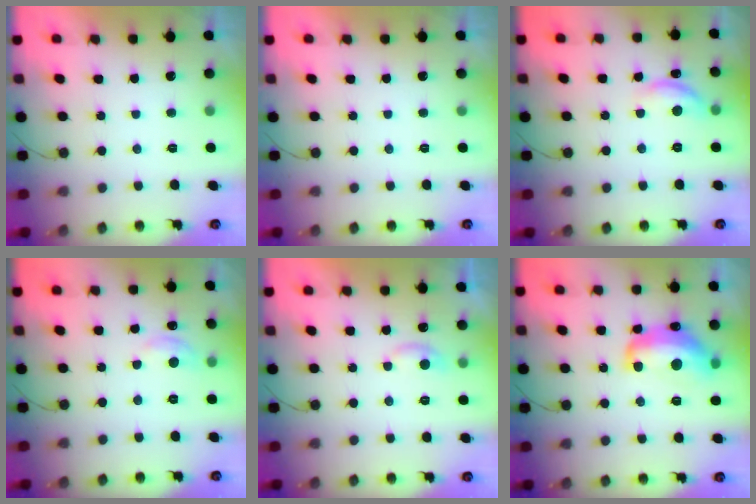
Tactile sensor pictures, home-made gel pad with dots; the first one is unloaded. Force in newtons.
{"total": 0.0}
{"total": 10.3, "press": 10.3, "slide": 0.6}
{"total": 6.2, "press": 6.2, "slide": 0.5}
{"total": 5.9, "press": 5.9, "slide": 0.6}
{"total": 14.3, "press": 14.3, "slide": 1.3}